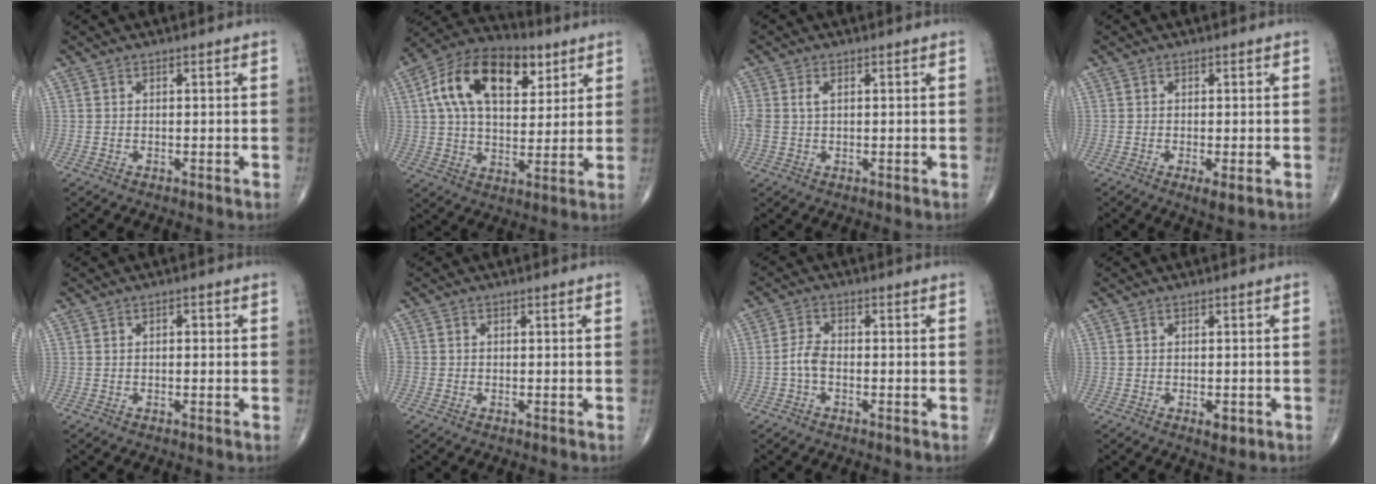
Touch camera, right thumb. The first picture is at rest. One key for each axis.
{"total": 19.2, "fx": 7.2, "fy": 11.1, "fz": 13.9, "tx": -0.214, "ty": 0.000, "tz": 0.115}
{"total": 3.4, "fx": 0.6, "fy": 2.1, "fz": 2.6, "tx": -0.078, "ty": 0.011, "tz": 0.016}
{"total": 2.5, "fx": -0.9, "fy": 0.6, "fz": 2.3, "tx": -0.043, "ty": -0.009, "tz": -0.016}
{"total": 1.0, "fx": 0.1, "fy": 0.6, "fz": 0.8, "tx": -0.005, "ty": 0.001, "tz": -0.002}
{"total": 0.9, "fx": -0.3, "fy": 0.8, "fz": 0.3, "tx": -0.001, "ty": 0.003, "tz": -0.009}
{"total": 3.1, "fx": -1.0, "fy": 1.7, "fz": 2.4, "tx": -0.050, "ty": 0.012, "tz": -0.027}
{"total": 5.8, "fx": -2.6, "fy": 3.1, "fz": 4.2, "tx": -0.040, "ty": 0.008, "tz": -0.029}